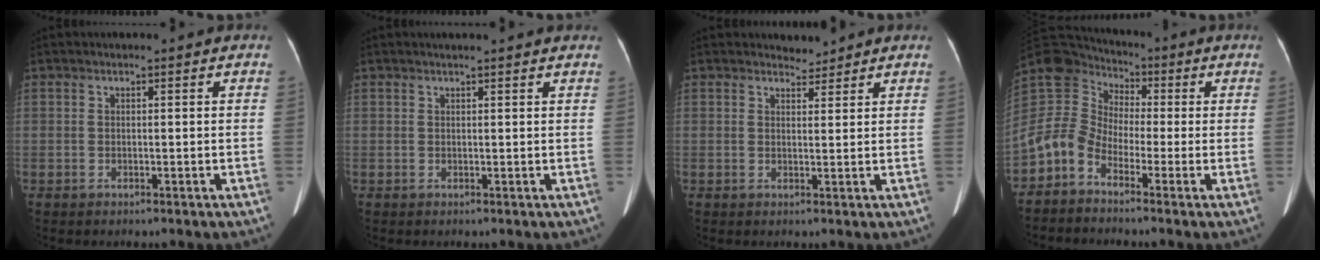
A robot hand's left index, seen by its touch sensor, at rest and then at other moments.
{"total": 4.5, "force": [4.1, 0.2, 2.0], "torque": [-0.027, 0.022, 0.043]}
{"total": 1.9, "force": [1.9, 0.4, -0.2], "torque": [0.000, -0.002, 0.030]}
{"total": 8.3, "force": [-3.3, 6.8, 3.3], "torque": [-0.093, 0.045, -0.072]}